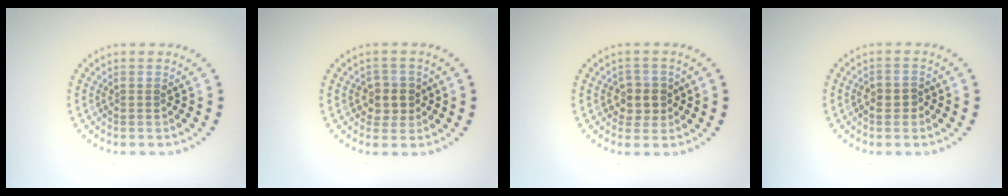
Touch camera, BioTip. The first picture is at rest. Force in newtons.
{"total": 2.5, "press": 2.2, "slide": 1.1}
{"total": 2.5, "press": 2.2, "slide": 1.1}
{"total": 1.3, "press": 1.2, "slide": 0.5}